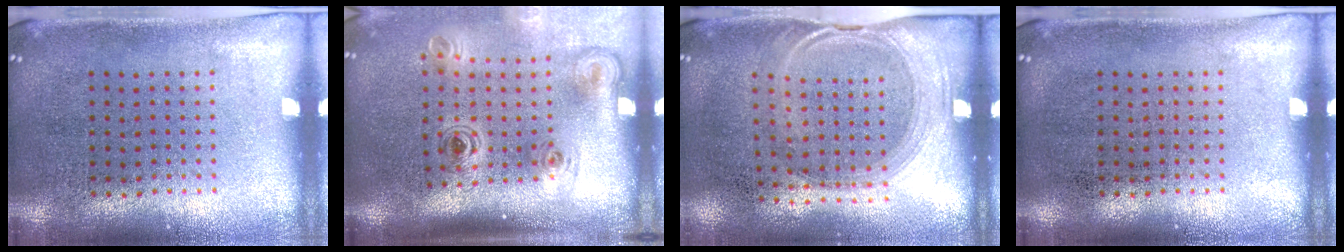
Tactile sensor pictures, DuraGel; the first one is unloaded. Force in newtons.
{"total": 2.2, "press": 1.5, "slide": 1.7}
{"total": 1.5, "press": 1.3, "slide": 0.7}
{"total": 0.0}